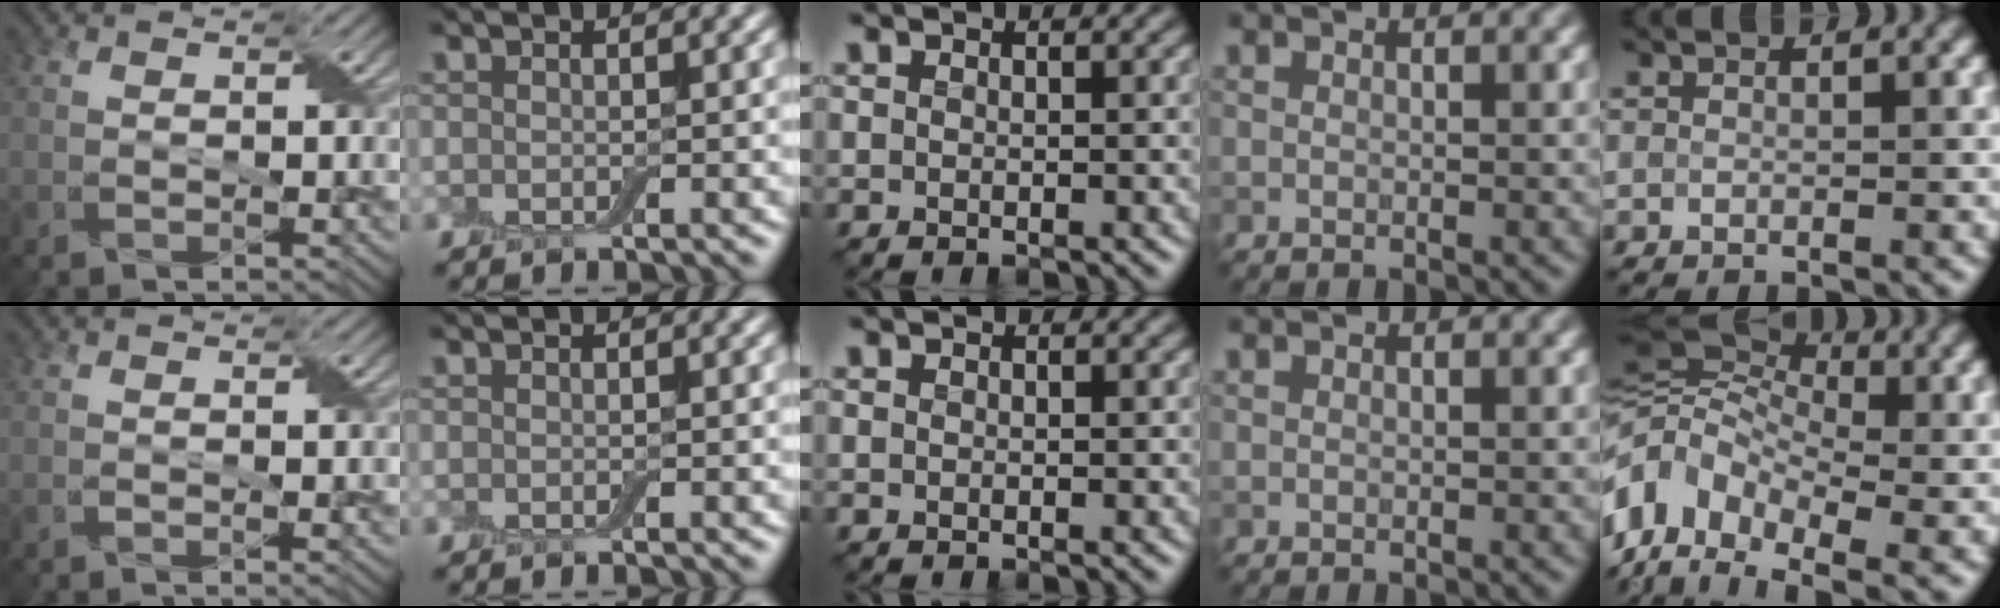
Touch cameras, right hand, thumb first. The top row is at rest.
{"thumb": {"total": 0.6, "force": [0.1, 0.1, 0.6], "torque": [-0.009, -0.002, -0.001]}, "little": {"total": 12.2, "force": [-2.9, 8.7, 7.9], "torque": [-0.174, 0.013, -0.048]}}